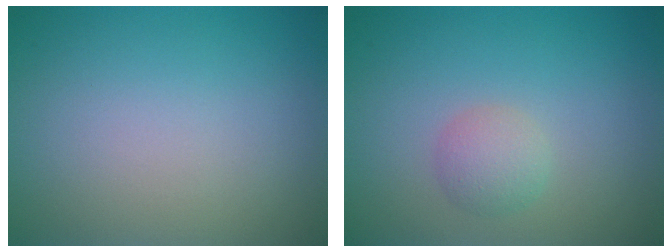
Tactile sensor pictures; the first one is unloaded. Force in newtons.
{"total": 1.9, "press": 1.9, "slide": 0.1}